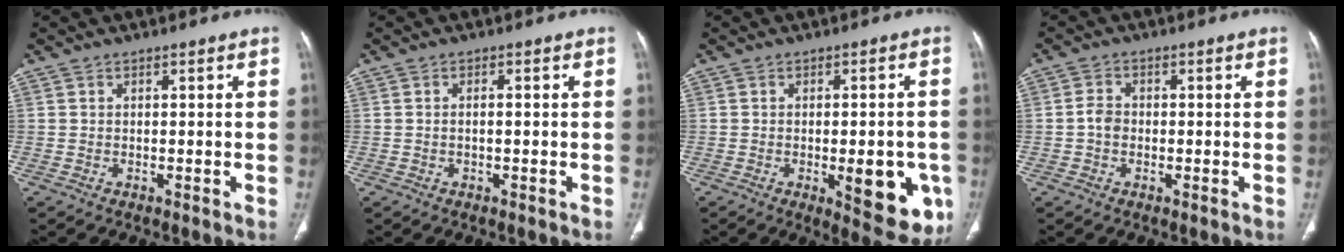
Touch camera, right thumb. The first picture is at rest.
{"total": 1.2, "force": [-0.1, 0.4, 1.1], "torque": [-0.027, 0.008, 0.000]}
{"total": 12.7, "force": [-3.6, 4.9, 11.1], "torque": [-0.108, -0.010, -0.033]}
{"total": 2.8, "force": [-0.5, 2.2, 1.6], "torque": [-0.024, 0.010, -0.014]}